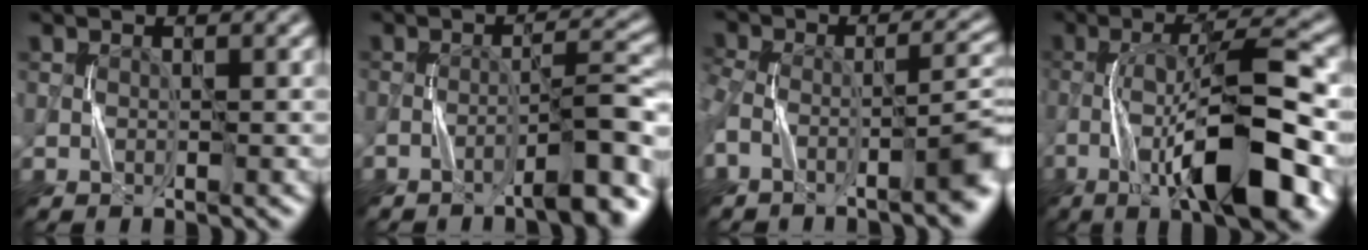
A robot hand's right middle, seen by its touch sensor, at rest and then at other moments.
{"total": 5.4, "force": [-3.6, 0.8, 3.9], "torque": [-0.044, 0.020, -0.056]}
{"total": 7.1, "force": [-4.1, 2.1, 5.4], "torque": [-0.089, -0.004, -0.074]}
{"total": 11.5, "force": [-4.6, 2.9, 10.2], "torque": [-0.169, 0.014, -0.077]}